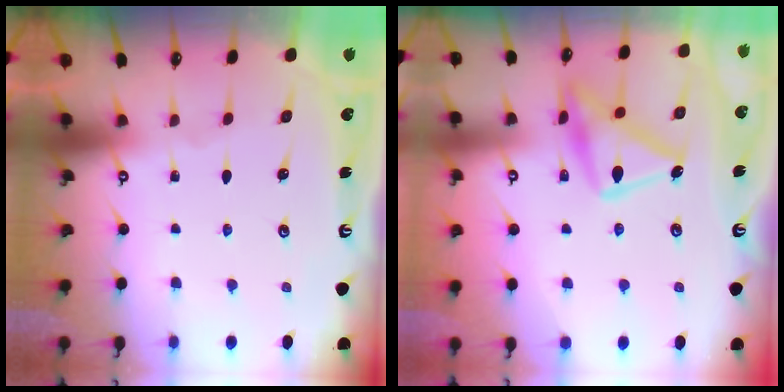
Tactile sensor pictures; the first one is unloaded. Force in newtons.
{"total": 17.8, "press": 17.8, "slide": 1.1}